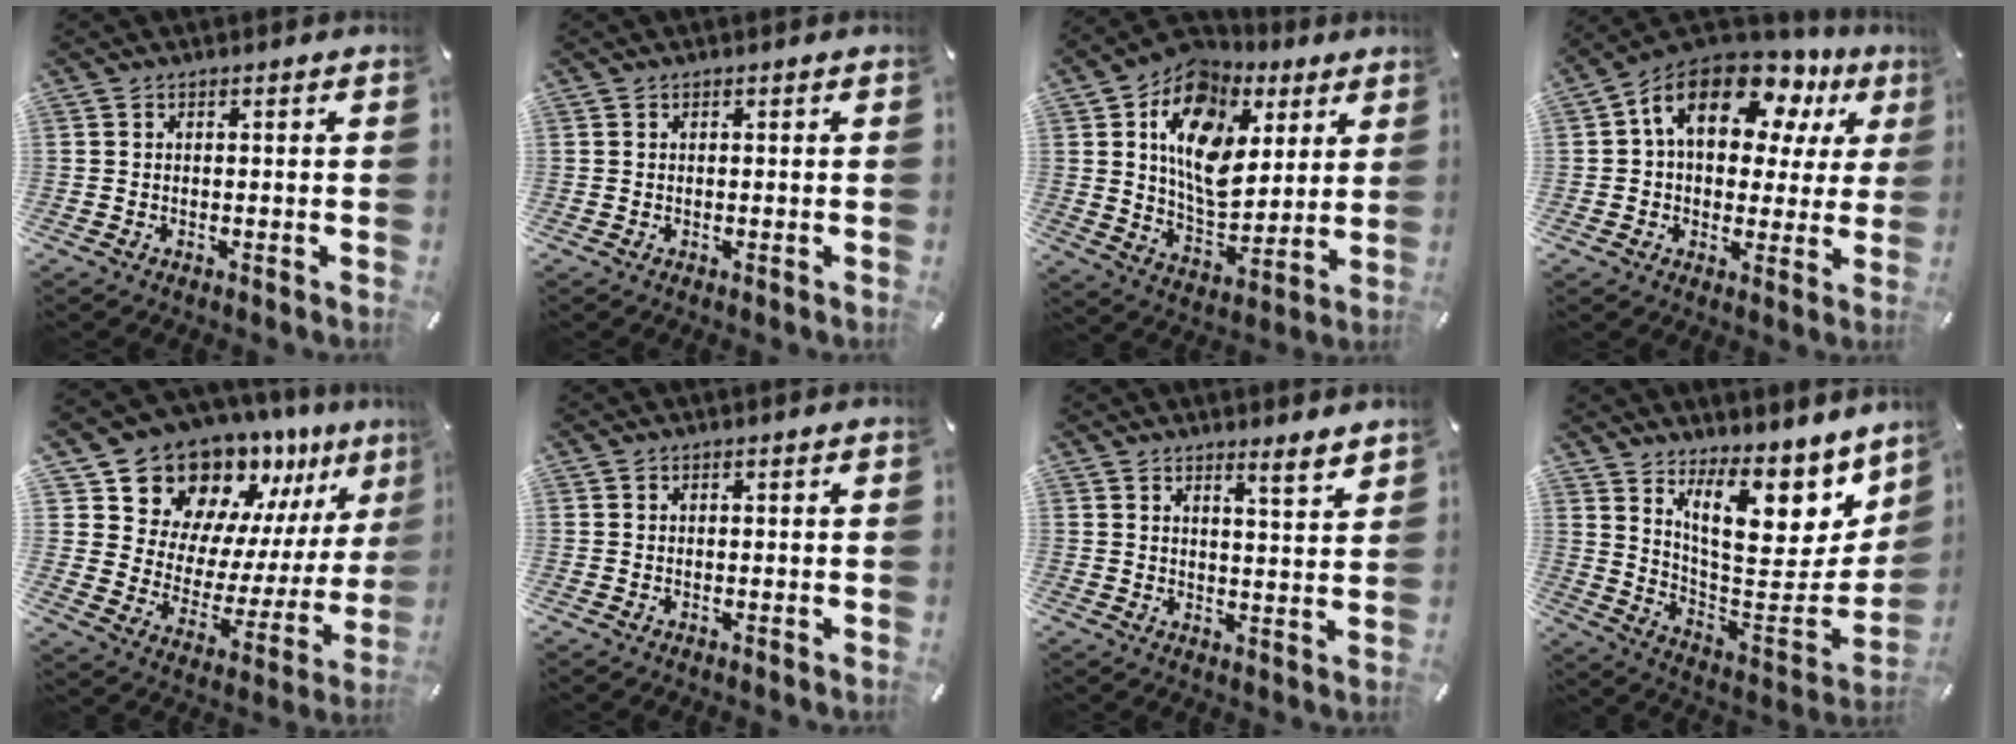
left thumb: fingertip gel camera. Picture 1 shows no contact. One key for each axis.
{"total": 0.0}
{"total": 15.7, "fx": 5.7, "fy": 11.3, "fz": 9.3, "tx": -0.162, "ty": -0.027, "tz": 0.105}
{"total": 17.4, "fx": 8.4, "fy": 10.3, "fz": 11.1, "tx": -0.186, "ty": -0.034, "tz": 0.149}
{"total": 15.5, "fx": 13.5, "fy": 7.4, "fz": 1.8, "tx": -0.044, "ty": -0.138, "tz": 0.239}
{"total": 0.0}
{"total": 4.4, "fx": 3.9, "fy": 0.1, "fz": 1.9, "tx": -0.023, "ty": -0.036, "tz": 0.065}
{"total": 18.2, "fx": 11.4, "fy": 8.2, "fz": 11.5, "tx": -0.160, "ty": -0.101, "tz": 0.194}